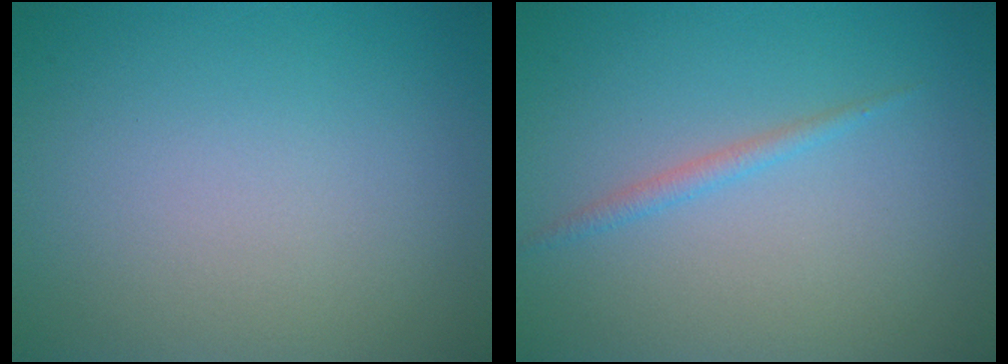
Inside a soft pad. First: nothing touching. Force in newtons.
{"total": 1.1, "press": 1.1, "slide": 0.0}